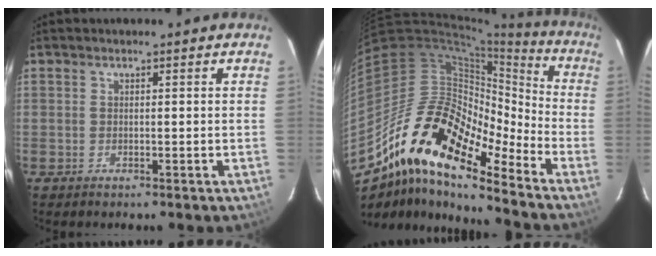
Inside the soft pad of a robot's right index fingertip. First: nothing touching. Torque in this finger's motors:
{"motor_torque": [1.08, -1.06, 1.05, 0.15]}